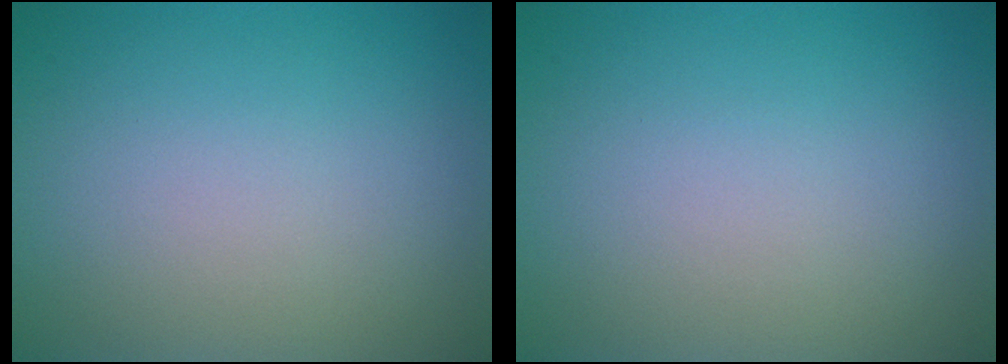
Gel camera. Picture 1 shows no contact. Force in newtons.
{"total": 0.0}